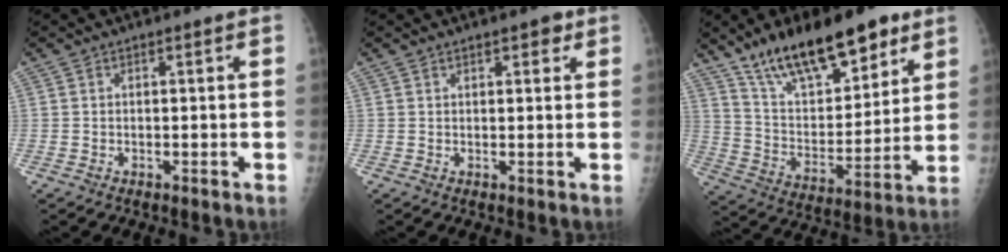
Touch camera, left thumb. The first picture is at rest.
{"total": 2.4, "force": [1.4, 1.1, 1.5], "torque": [-0.008, -0.004, 0.017]}
{"total": 21.4, "force": [14.3, 8.7, 13.2], "torque": [-0.175, -0.057, 0.250]}